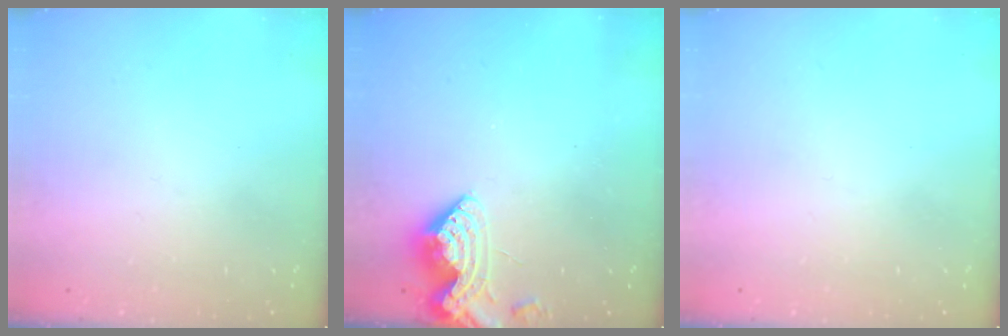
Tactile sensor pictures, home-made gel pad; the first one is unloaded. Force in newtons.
{"total": 8.4, "press": 8.4, "slide": 0.8}
{"total": 0.0}